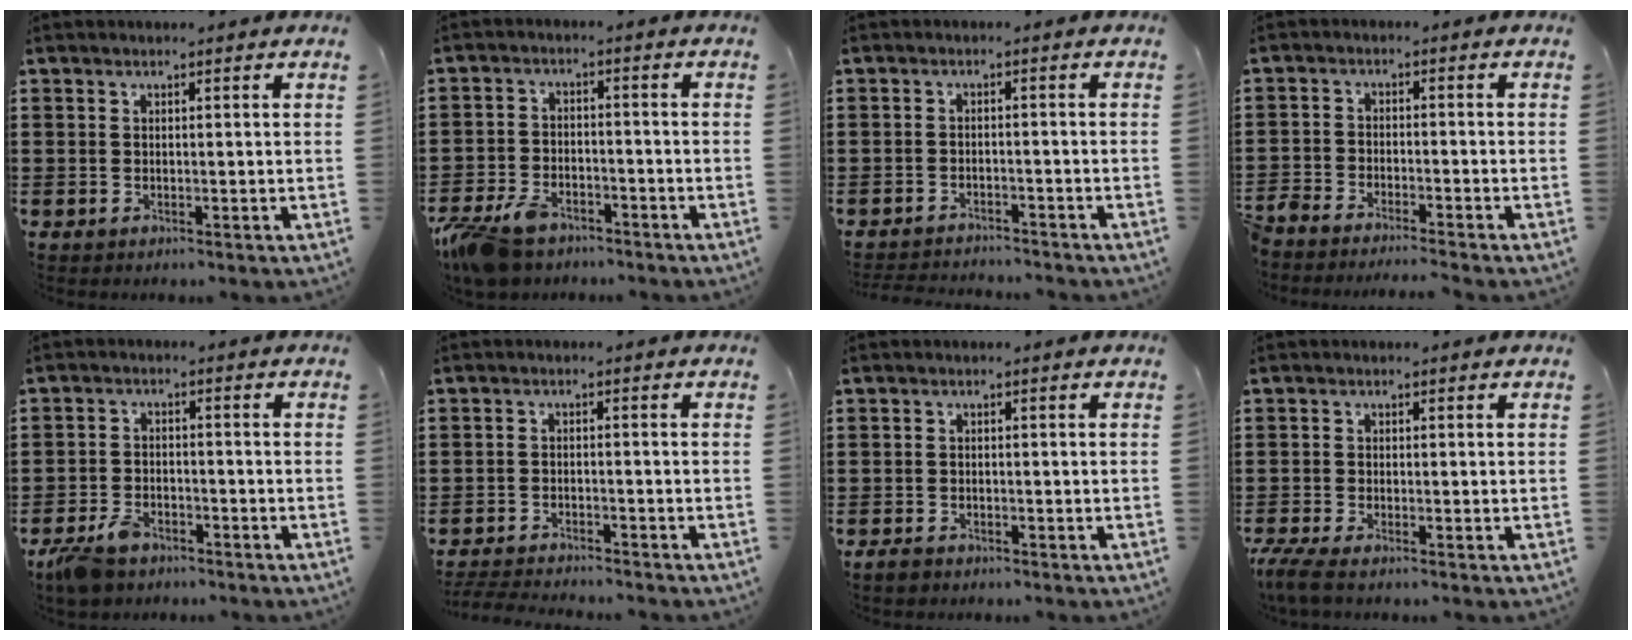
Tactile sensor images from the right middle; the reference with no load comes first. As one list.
[{"total": 6.0, "force": [-4.7, 2.4, 2.8], "torque": [-0.079, -0.001, -0.096]}, {"total": 2.3, "force": [-2.3, 0.1, 0.0], "torque": [-0.007, 0.000, -0.048]}, {"total": 3.5, "force": [-3.5, 0.0, 0.0], "torque": [-0.018, -0.004, -0.079]}, {"total": 4.3, "force": [-3.3, 2.0, 1.9], "torque": [-0.053, 0.003, -0.069]}, {"total": 3.0, "force": [-3.0, 0.1, 0.3], "torque": [-0.015, -0.004, -0.066]}, {"total": 1.2, "force": [-1.0, 0.6, 0.4], "torque": [-0.010, 0.000, -0.021]}, {"total": 2.3, "force": [-1.8, 0.0, 1.4], "torque": [-0.039, -0.008, -0.039]}]